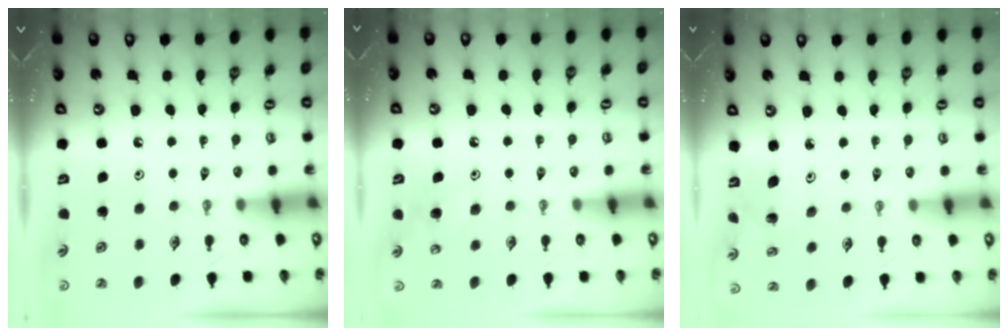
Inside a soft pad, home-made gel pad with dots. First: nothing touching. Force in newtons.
{"total": 7.5, "press": 7.5, "slide": 0.9}
{"total": 3.4, "press": 3.2, "slide": 1.3}